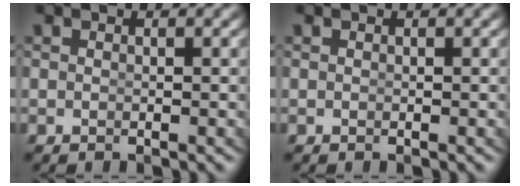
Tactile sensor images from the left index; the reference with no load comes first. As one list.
[{"total": 0.0}]